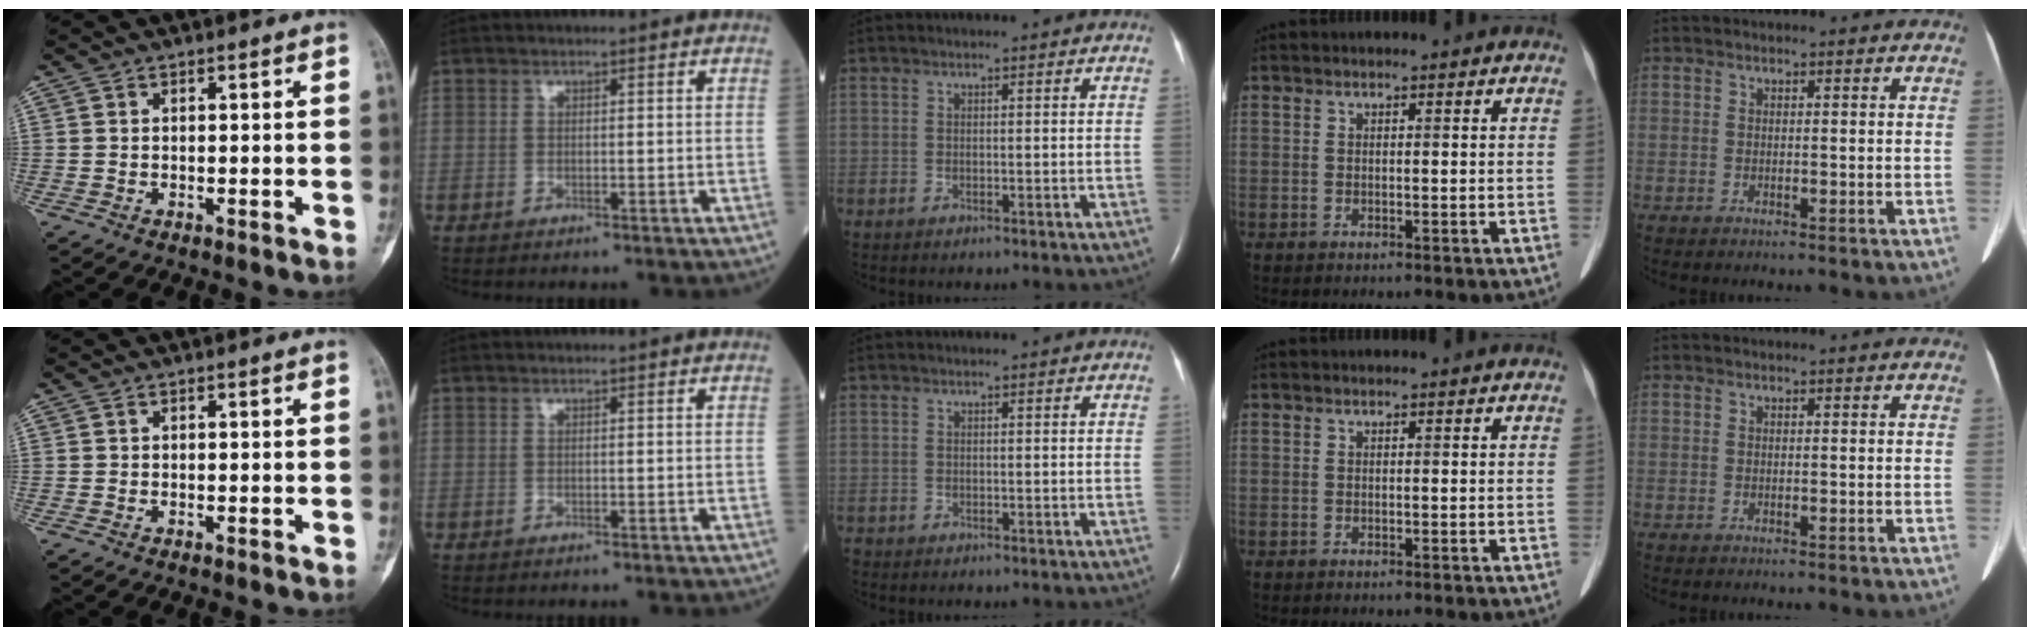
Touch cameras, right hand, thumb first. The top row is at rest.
{}